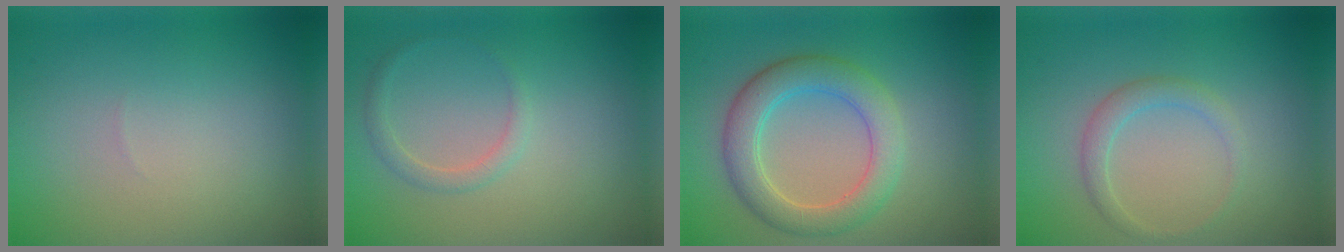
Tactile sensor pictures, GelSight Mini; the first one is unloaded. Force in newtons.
{"total": 1.3, "press": 1.3, "slide": 0.1}
{"total": 4.9, "press": 4.9, "slide": 0.4}
{"total": 1.7, "press": 1.7, "slide": 0.2}